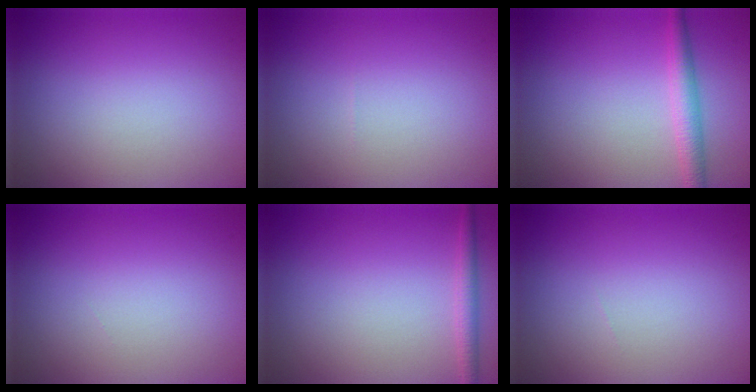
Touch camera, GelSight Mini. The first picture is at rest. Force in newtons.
{"total": 0.0}
{"total": 2.6, "press": 2.6, "slide": 0.0}
{"total": 0.0}
{"total": 1.7, "press": 1.7, "slide": 0.1}
{"total": 0.0}